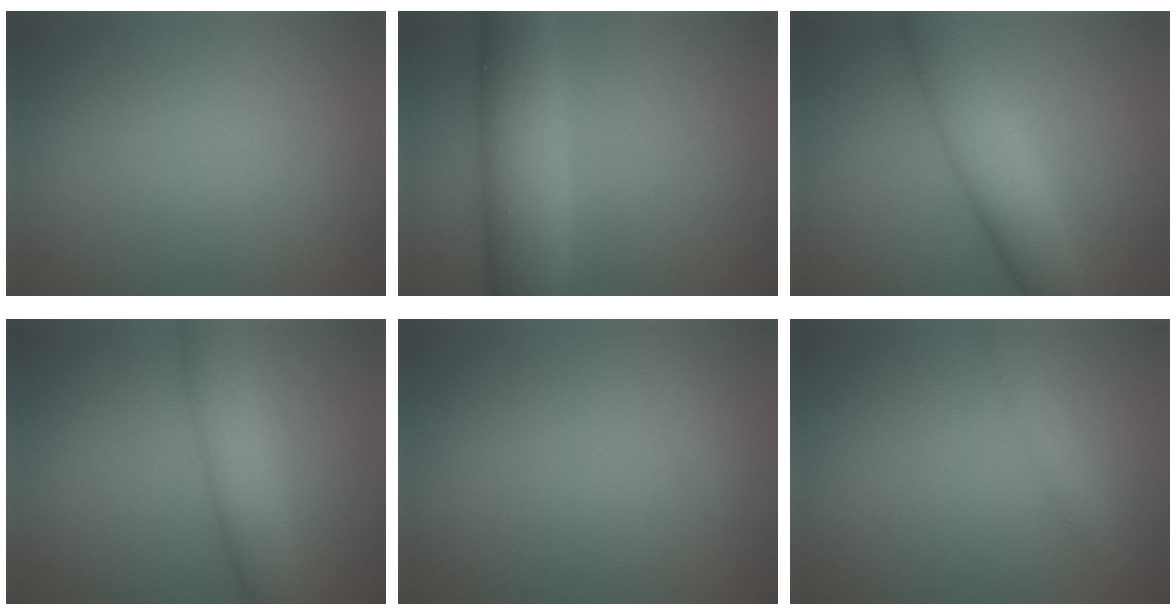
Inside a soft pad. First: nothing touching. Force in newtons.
{"total": 8.5, "press": 8.5, "slide": 0.4}
{"total": 7.3, "press": 7.3, "slide": 0.4}
{"total": 5.2, "press": 5.2, "slide": 0.1}
{"total": 0.6, "press": 0.6, "slide": 0.0}
{"total": 1.7, "press": 1.7, "slide": 0.1}